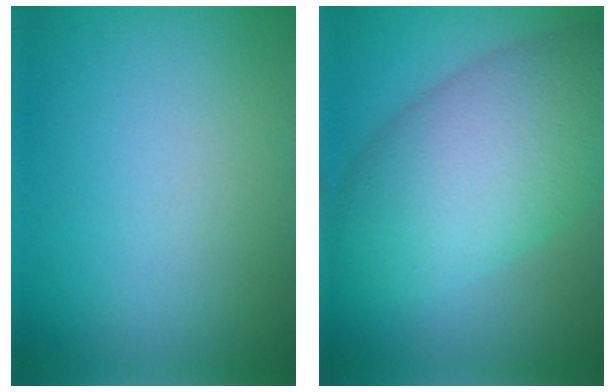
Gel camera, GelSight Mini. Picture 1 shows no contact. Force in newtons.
{"total": 9.5, "press": 9.5, "slide": 0.2}